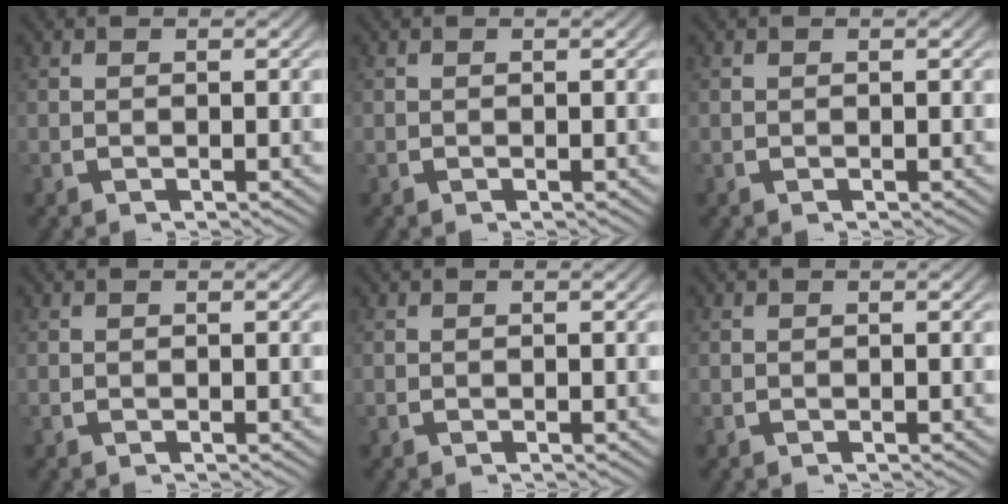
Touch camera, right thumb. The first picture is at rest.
{"total": 0.0}
{"total": 0.0}
{"total": 0.0}
{"total": 0.0}
{"total": 0.0}